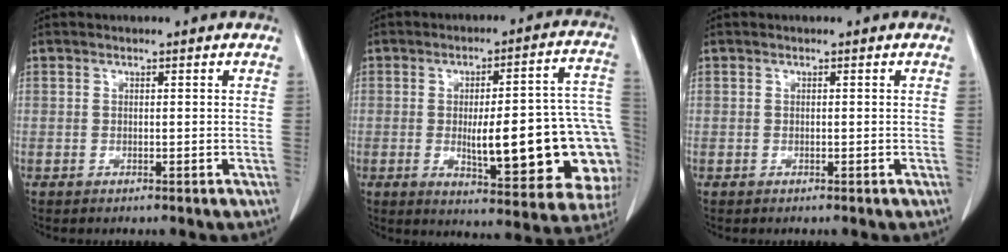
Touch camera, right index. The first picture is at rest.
{"total": 22.3, "force": [-3.5, 5.1, 21.4], "torque": [-0.194, 0.026, -0.024]}
{"total": 0.0}